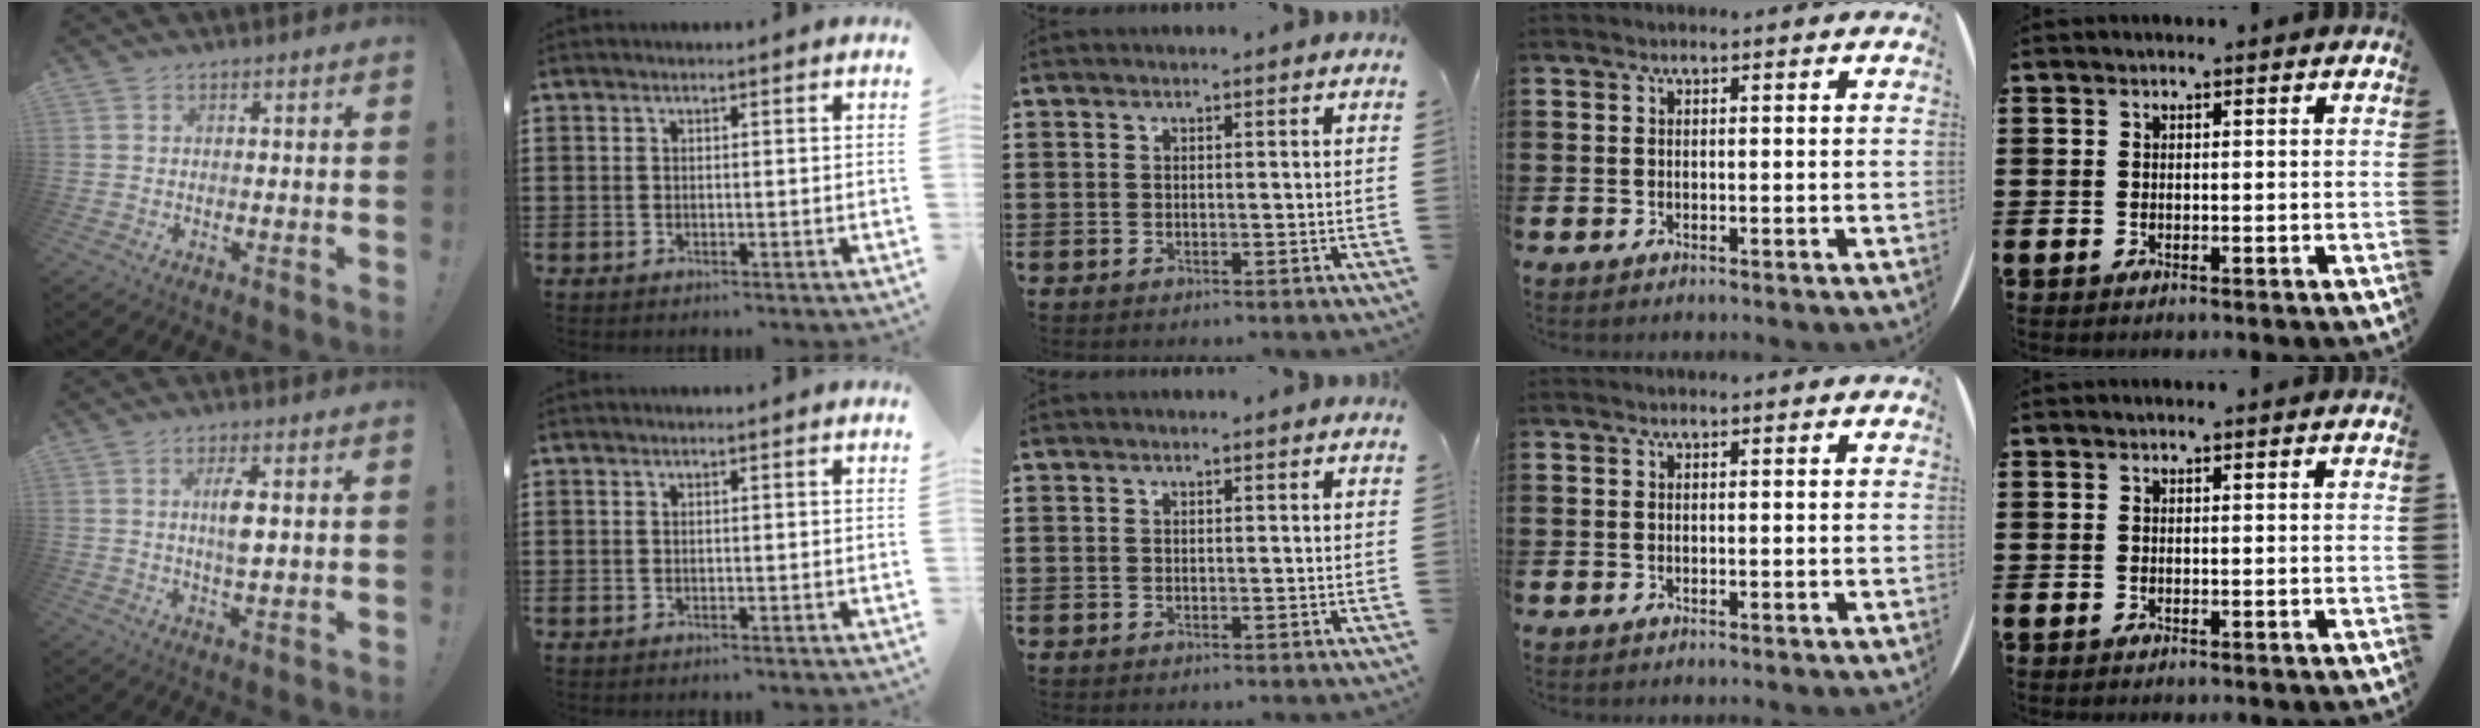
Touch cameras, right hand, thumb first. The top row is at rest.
{"thumb": {"total": 6.0, "force": [1.1, 1.5, 5.6], "torque": [-0.088, -0.010, 0.012]}}